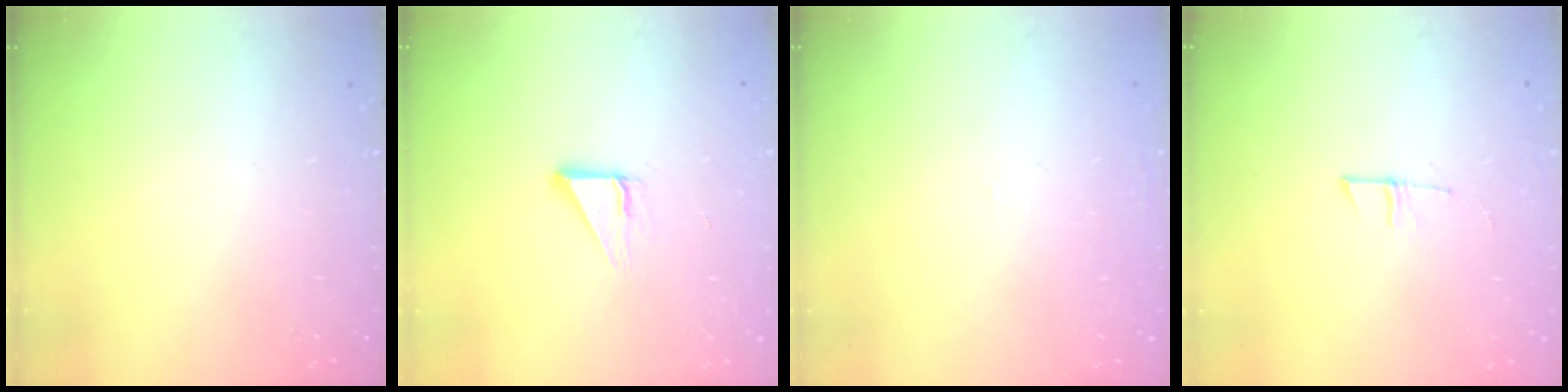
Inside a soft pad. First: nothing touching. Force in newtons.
{"total": 3.4, "press": 3.4, "slide": 0.3}
{"total": 1.7, "press": 1.6, "slide": 0.1}
{"total": 4.7, "press": 4.7, "slide": 0.3}